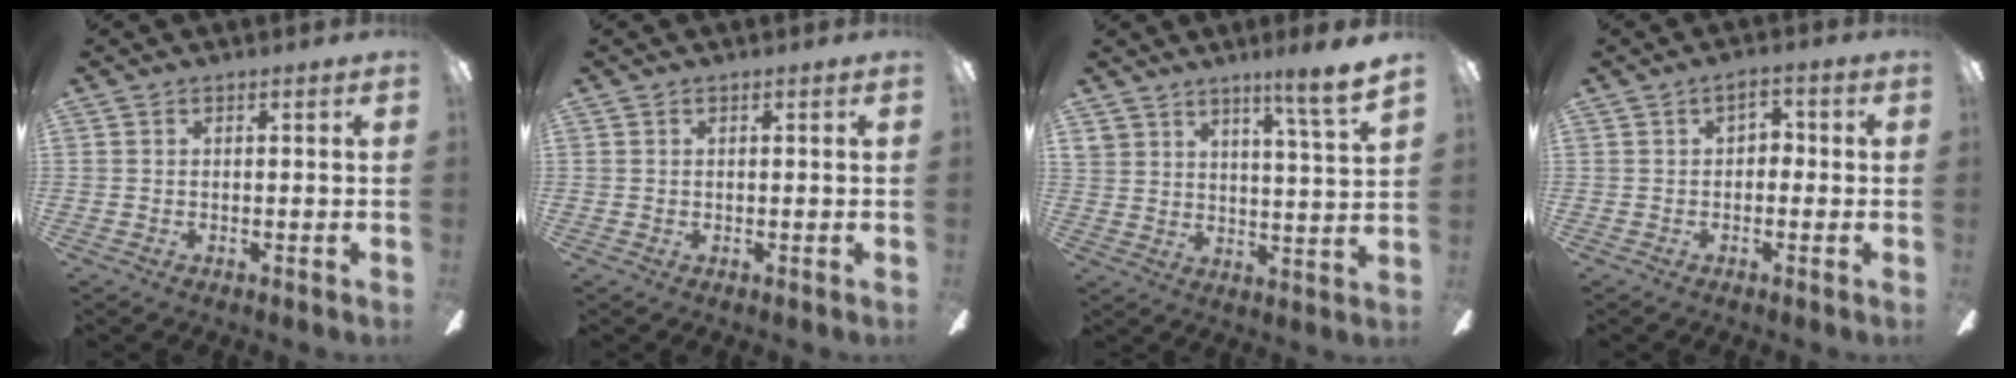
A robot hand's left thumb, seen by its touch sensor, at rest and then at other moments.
{"total": 0.6, "force": [0.2, 0.4, 0.4], "torque": [-0.007, 0.004, 0.004]}
{"total": 8.3, "force": [6.8, 1.1, 4.6], "torque": [-0.073, -0.041, 0.117]}
{"total": 3.7, "force": [0.4, 2.4, 2.7], "torque": [-0.038, 0.007, 0.001]}